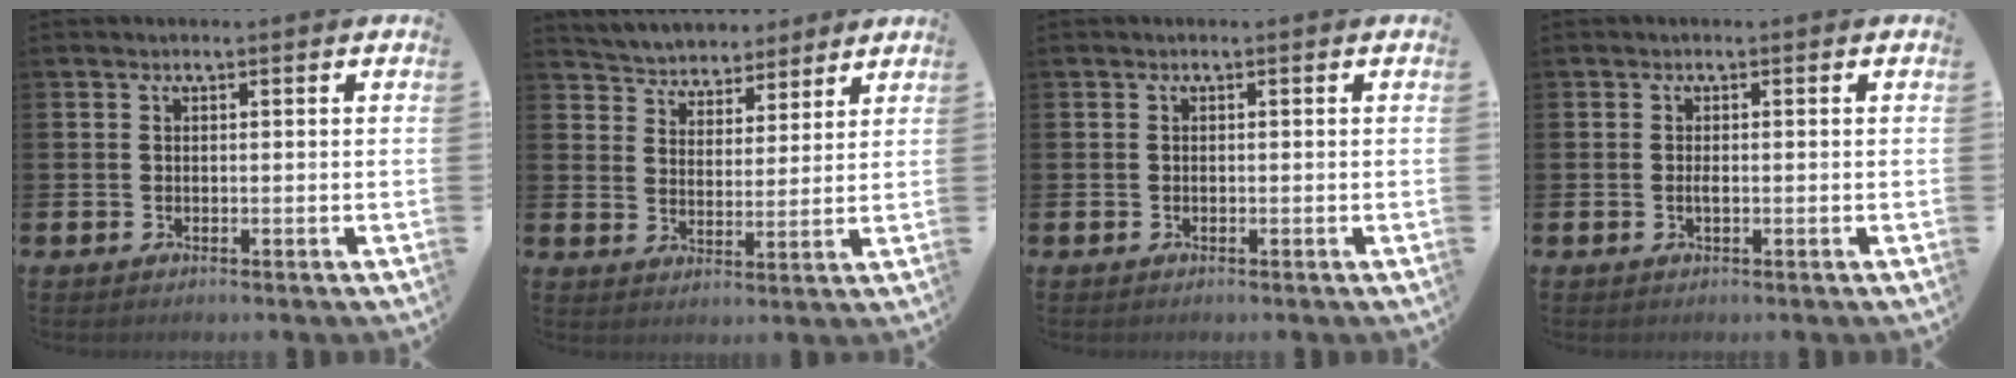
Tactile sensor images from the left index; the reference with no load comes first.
{"total": 5.0, "force": [4.7, 1.3, -0.9], "torque": [-0.011, -0.034, 0.083]}
{"total": 0.0}
{"total": 0.9, "force": [-0.1, 0.3, 0.8], "torque": [-0.013, -0.003, -0.003]}